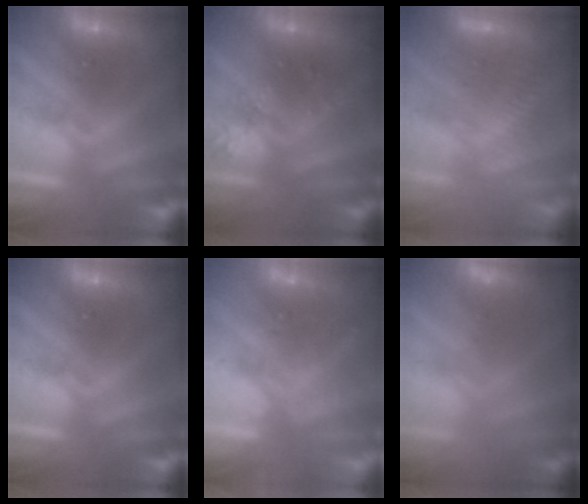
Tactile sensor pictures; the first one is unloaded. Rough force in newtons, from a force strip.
{"total": 2.4}
{"total": 3.0}
{"total": 0.0}
{"total": 2.3}
{"total": 3.6}